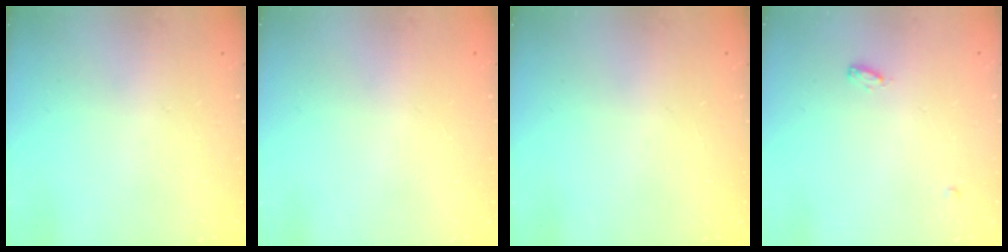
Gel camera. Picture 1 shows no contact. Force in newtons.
{"total": 0.8, "press": 0.8, "slide": 0.1}
{"total": 0.0}
{"total": 7.9, "press": 4.2, "slide": 6.7}